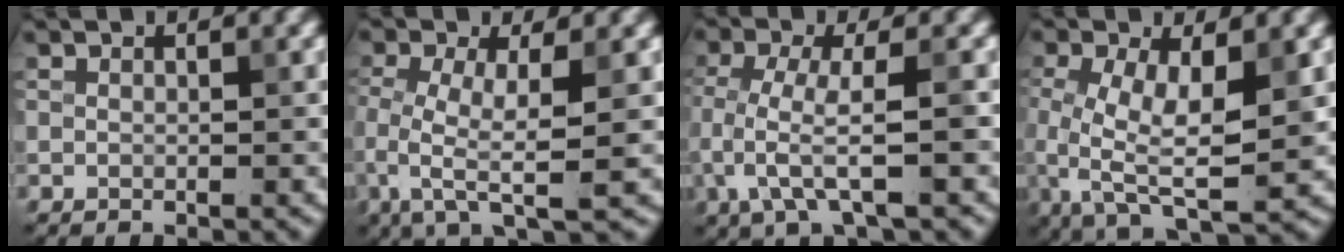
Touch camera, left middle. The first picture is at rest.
{"total": 5.6, "force": [-1.2, 1.7, 5.2], "torque": [-0.109, -0.010, -0.026]}
{"total": 4.7, "force": [-1.5, 1.1, 4.3], "torque": [-0.090, -0.004, -0.030]}
{"total": 7.9, "force": [-0.4, 3.4, 7.1], "torque": [-0.145, -0.006, -0.007]}